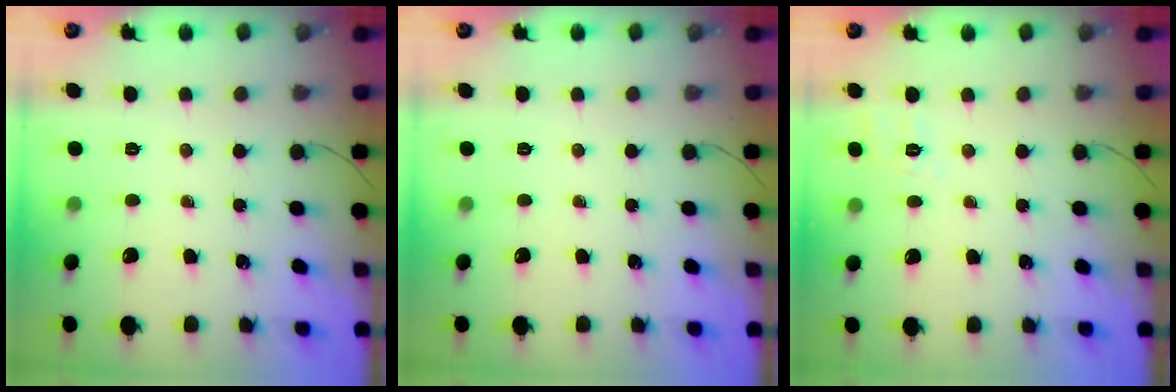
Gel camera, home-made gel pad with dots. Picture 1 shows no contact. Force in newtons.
{"total": 0.0}
{"total": 2.1, "press": 0.5, "slide": 2.0}